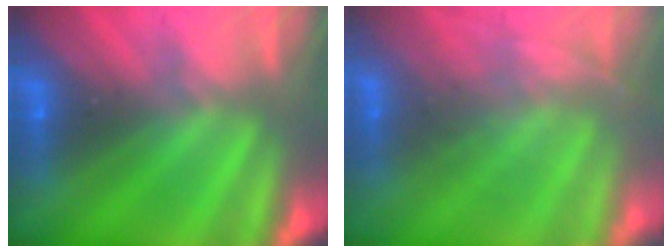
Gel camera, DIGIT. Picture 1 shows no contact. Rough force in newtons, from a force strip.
{"total": 1.9}